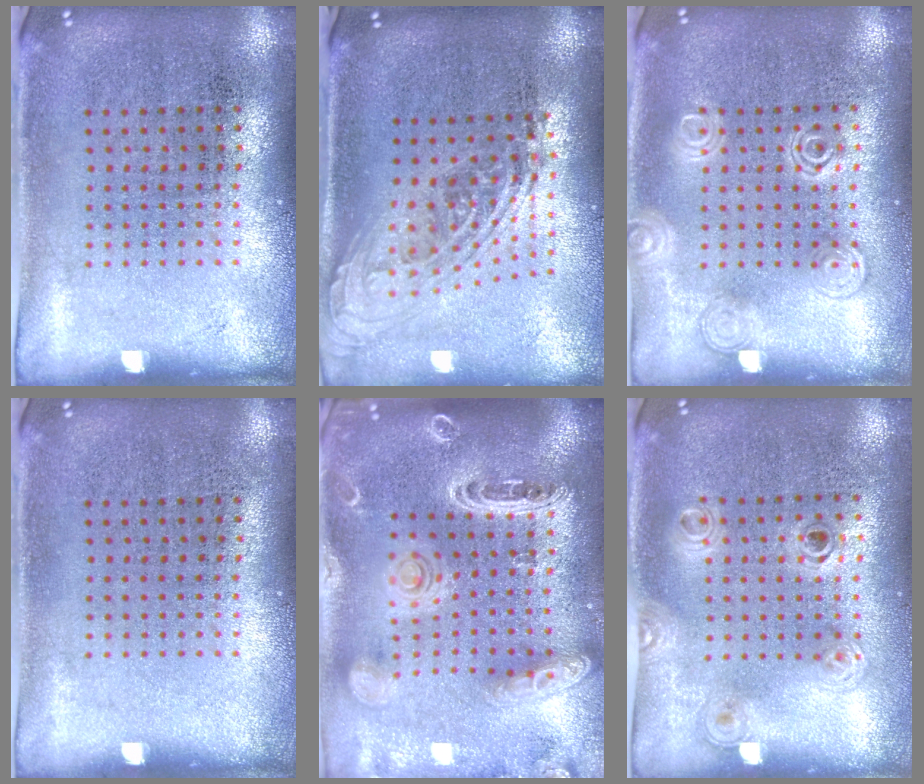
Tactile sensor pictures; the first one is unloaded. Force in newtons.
{"total": 2.1, "press": 1.5, "slide": 1.5}
{"total": 2.3, "press": 2.2, "slide": 0.3}
{"total": 0.0}
{"total": 2.6, "press": 2.3, "slide": 1.1}
{"total": 1.1, "press": 1.0, "slide": 0.4}